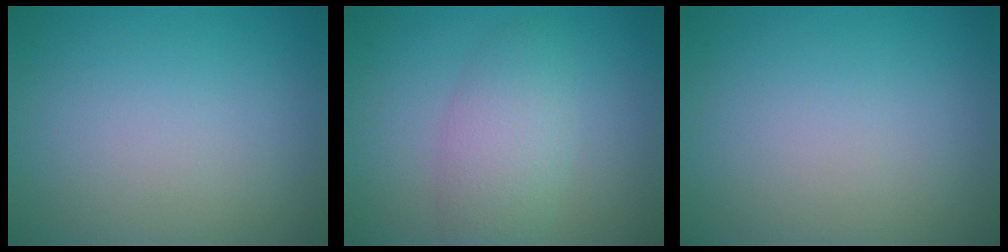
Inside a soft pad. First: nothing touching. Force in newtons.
{"total": 3.8, "press": 3.8, "slide": 0.1}
{"total": 0.0}